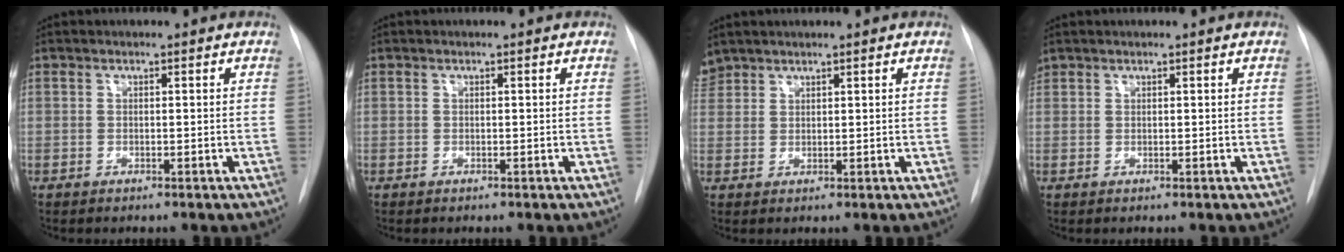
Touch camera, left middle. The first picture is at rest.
{"total": 0.0}
{"total": 2.8, "force": [2.5, 1.1, 0.0], "torque": [-0.004, 0.015, 0.053]}
{"total": 0.7, "force": [0.7, 0.3, -0.1], "torque": [-0.002, 0.010, 0.015]}